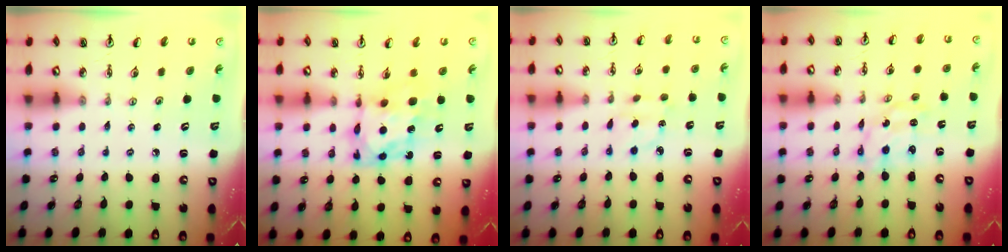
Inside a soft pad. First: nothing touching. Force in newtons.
{"total": 7.0, "press": 7.0, "slide": 0.8}
{"total": 4.2, "press": 4.2, "slide": 0.6}
{"total": 3.6, "press": 3.6, "slide": 0.3}